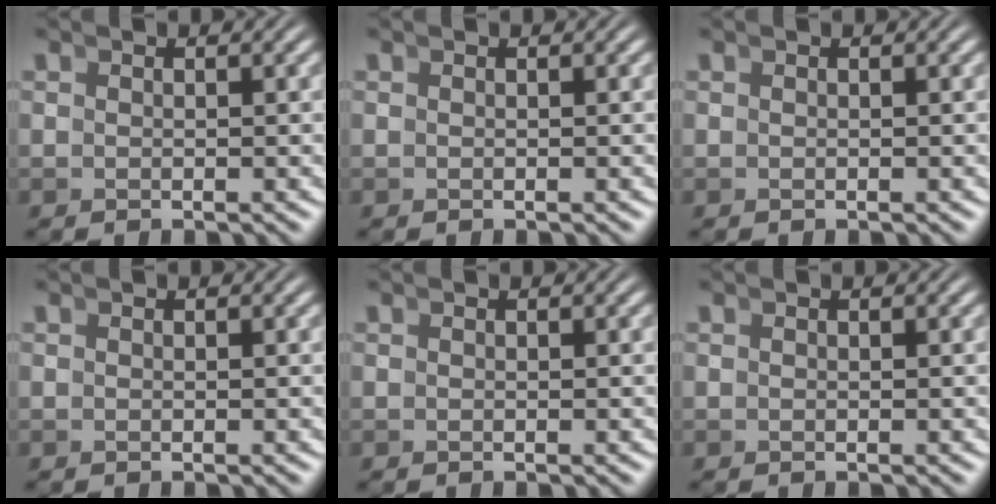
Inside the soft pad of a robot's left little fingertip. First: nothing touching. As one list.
[{"total": 0.0}, {"total": 0.0}, {"total": 0.0}, {"total": 0.0}, {"total": 0.0}]